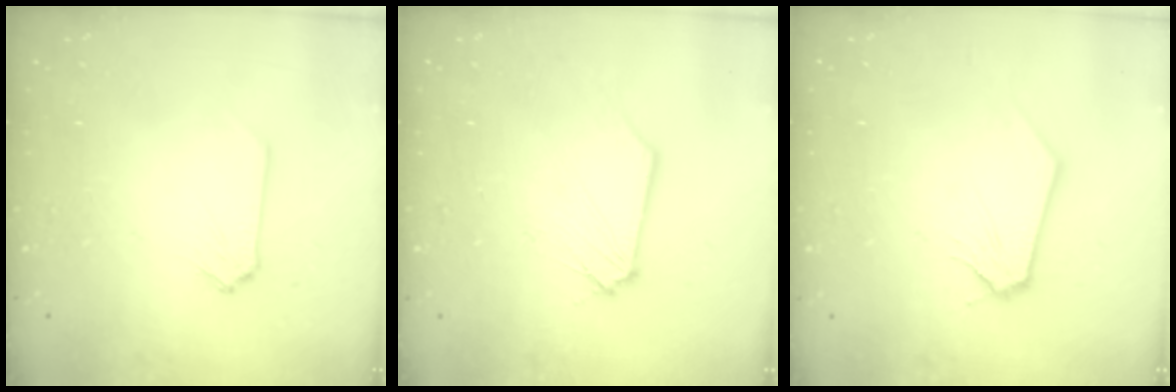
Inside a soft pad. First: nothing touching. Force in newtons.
{"total": 0.7, "press": 0.7, "slide": 0.1}
{"total": 0.0}